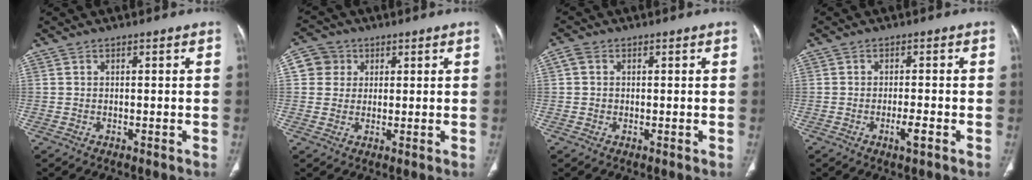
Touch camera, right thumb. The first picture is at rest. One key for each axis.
{"total": 5.2, "fx": 1.4, "fy": 5.0, "fz": 0.8, "tx": 0.010, "ty": 0.005, "tz": 0.023}
{"total": 2.1, "fx": 0.3, "fy": 1.8, "fz": 1.1, "tx": -0.019, "ty": 0.003, "tz": 0.005}
{"total": 1.5, "fx": -0.5, "fy": 0.3, "fz": 1.3, "tx": -0.024, "ty": -0.004, "tz": -0.011}